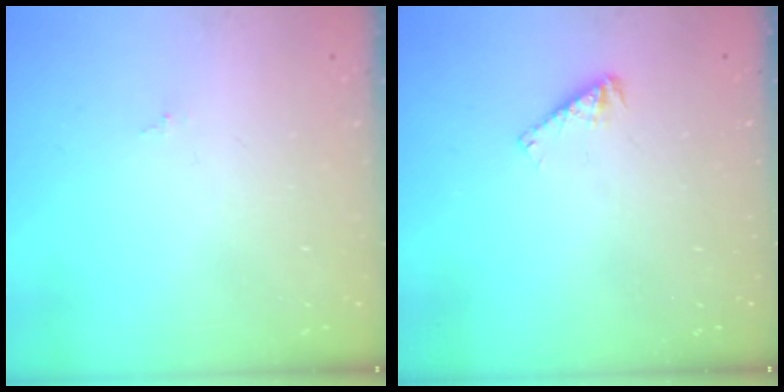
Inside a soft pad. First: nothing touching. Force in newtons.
{"total": 3.5, "press": 3.4, "slide": 0.4}